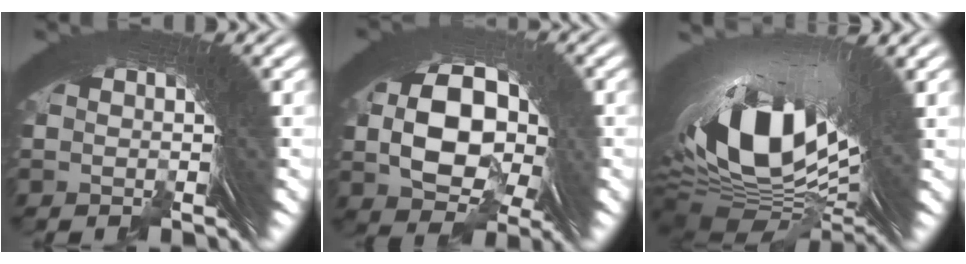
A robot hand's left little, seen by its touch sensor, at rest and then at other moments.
{"total": 10.1, "force": [0.2, 7.6, 6.6], "torque": [-0.127, -0.026, 0.010]}
{"total": 11.0, "force": [-0.3, 5.8, 9.3], "torque": [-0.177, -0.035, 0.016]}